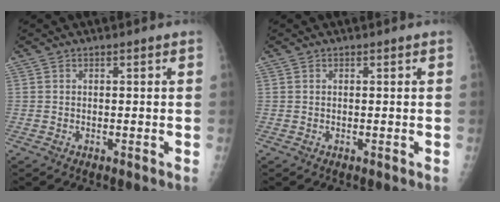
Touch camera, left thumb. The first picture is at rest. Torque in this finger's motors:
{"motor_torque": [-0.10, 0.10, 0.00, 0.01, 0.00]}